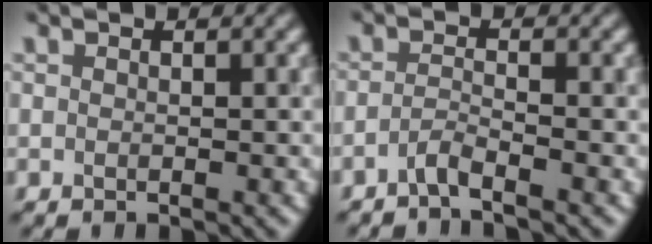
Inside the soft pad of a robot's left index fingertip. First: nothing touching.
{"total": 1.7, "force": [-1.4, 0.0, 1.0], "torque": [-0.018, 0.003, -0.037]}